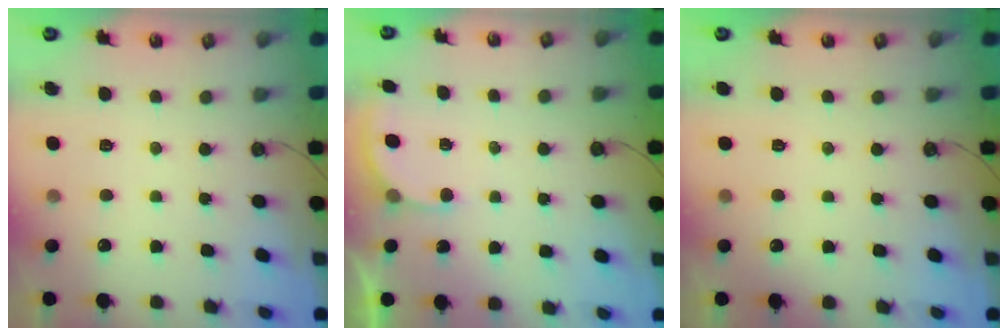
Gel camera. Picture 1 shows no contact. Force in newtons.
{"total": 2.9, "press": 2.9, "slide": 0.3}
{"total": 1.7, "press": 0.4, "slide": 1.6}